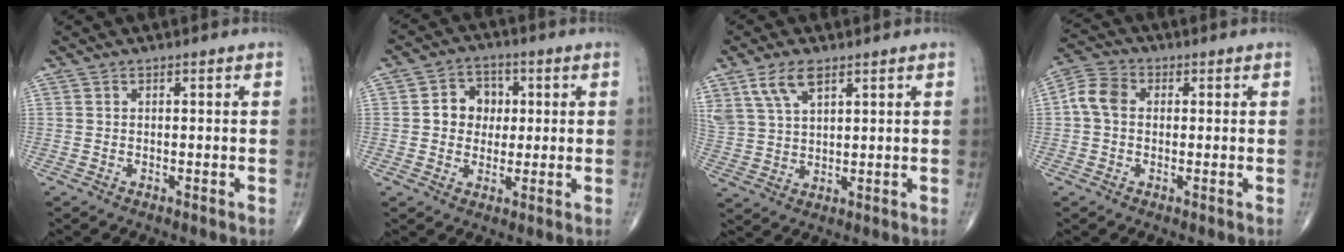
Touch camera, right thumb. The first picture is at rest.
{"total": 7.1, "force": [0.8, 6.1, 3.5], "torque": [-0.017, 0.008, 0.006]}
{"total": 7.4, "force": [4.5, 3.4, 4.9], "torque": [-0.098, -0.010, 0.095]}
{"total": 5.8, "force": [0.3, 4.5, 3.7], "torque": [-0.071, 0.019, -0.002]}